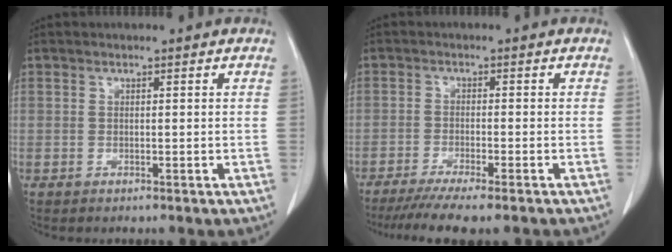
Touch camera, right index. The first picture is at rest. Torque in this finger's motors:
{"motor_torque": [0.78, -0.79, 0.37, 0.09]}